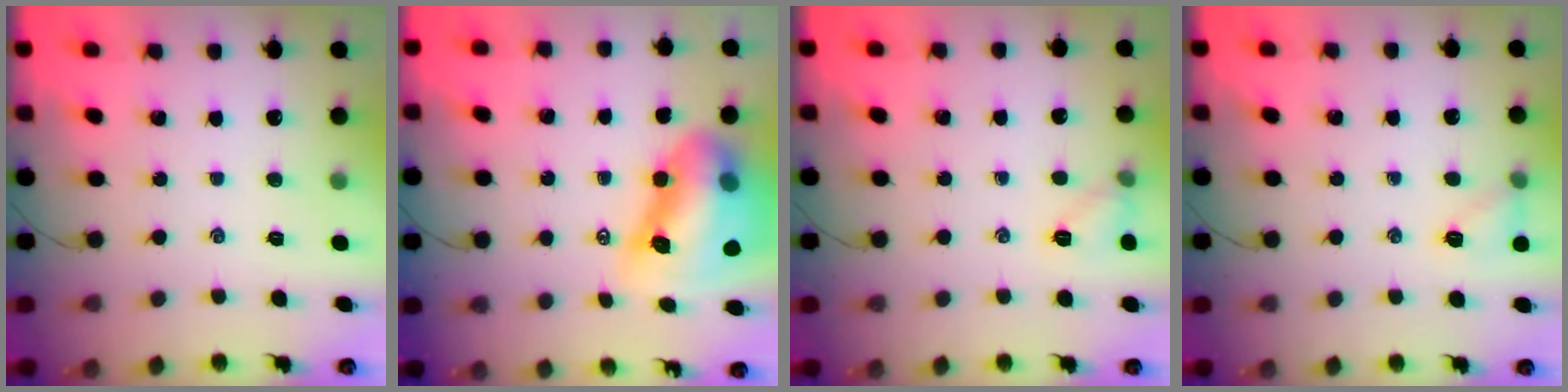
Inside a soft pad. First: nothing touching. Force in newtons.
{"total": 16.6, "press": 16.0, "slide": 4.6}
{"total": 6.4, "press": 6.2, "slide": 1.5}
{"total": 7.4, "press": 7.2, "slide": 1.6}